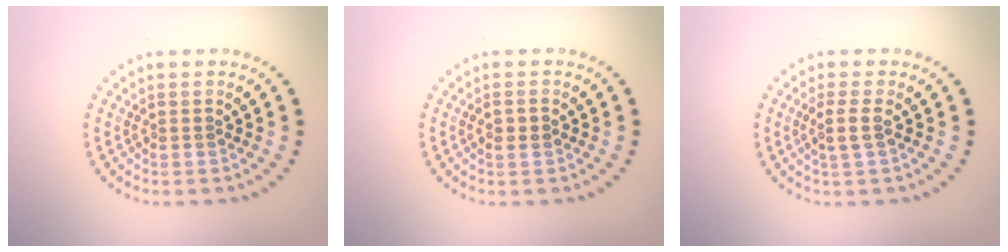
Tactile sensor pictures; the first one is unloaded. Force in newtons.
{"total": 1.1, "press": 1.1, "slide": 0.3}
{"total": 1.6, "press": 1.2, "slide": 1.0}